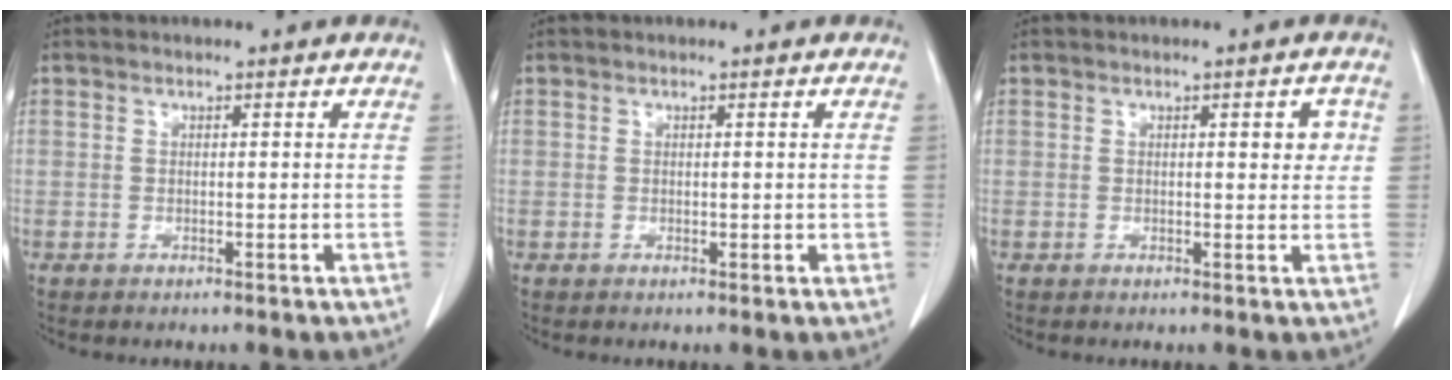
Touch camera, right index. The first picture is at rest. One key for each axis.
{"total": 1.1, "fx": 0.0, "fy": 0.6, "fz": 0.9, "tx": -0.012, "ty": -0.002, "tz": 0.002}
{"total": 2.7, "fx": 0.7, "fy": 1.0, "fz": 2.4, "tx": -0.026, "ty": 0.000, "tz": 0.008}